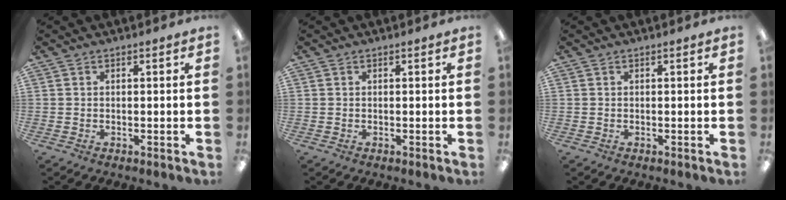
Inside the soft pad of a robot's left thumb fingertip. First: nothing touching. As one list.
[{"total": 0.0}, {"total": 0.0}]